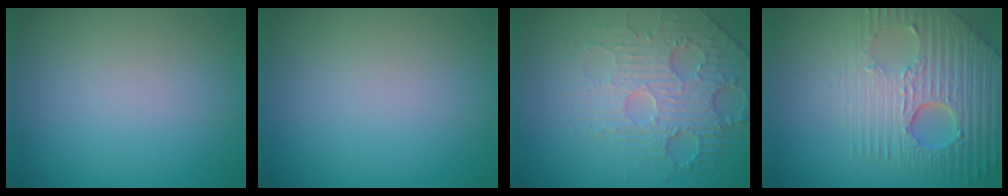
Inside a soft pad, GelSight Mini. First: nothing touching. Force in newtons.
{"total": 0.0}
{"total": 4.5, "press": 4.2, "slide": 1.6}
{"total": 8.9, "press": 6.0, "slide": 6.5}